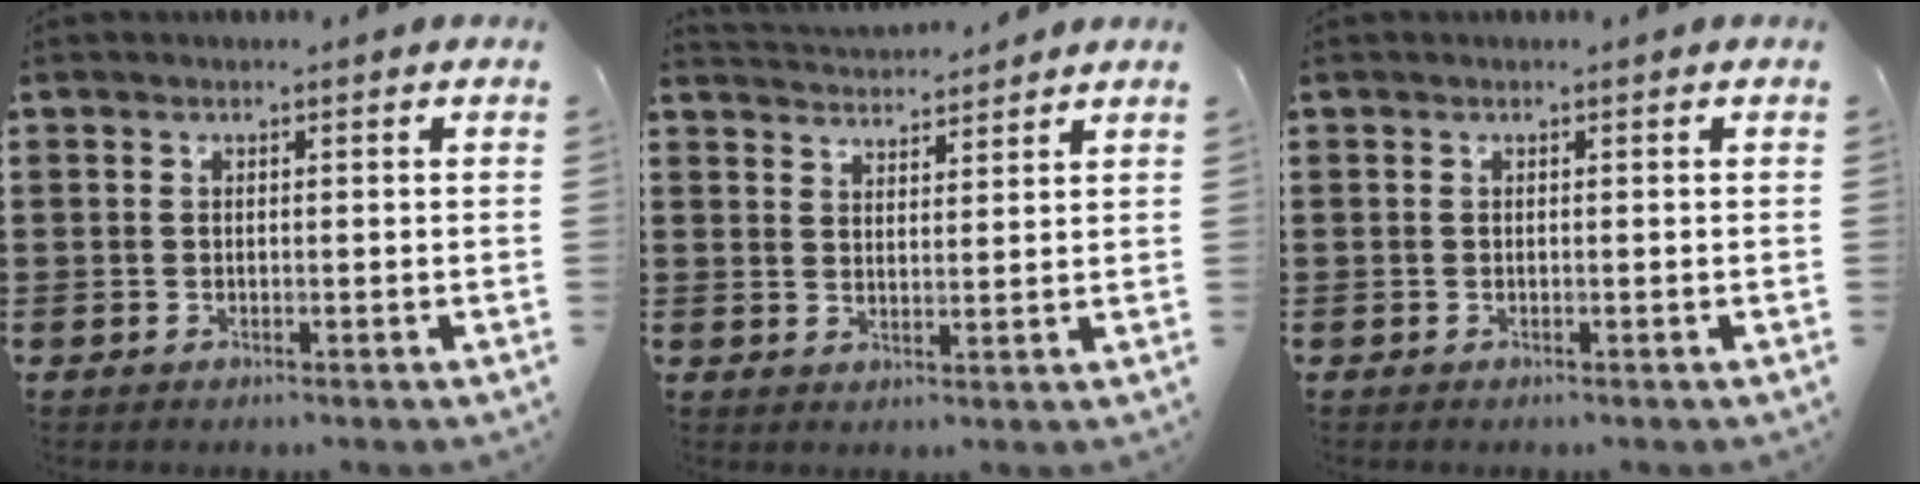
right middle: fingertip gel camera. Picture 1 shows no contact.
{"total": 3.2, "force": [3.2, 0.0, -0.3], "torque": [-0.005, -0.014, 0.058]}
{"total": 0.0}